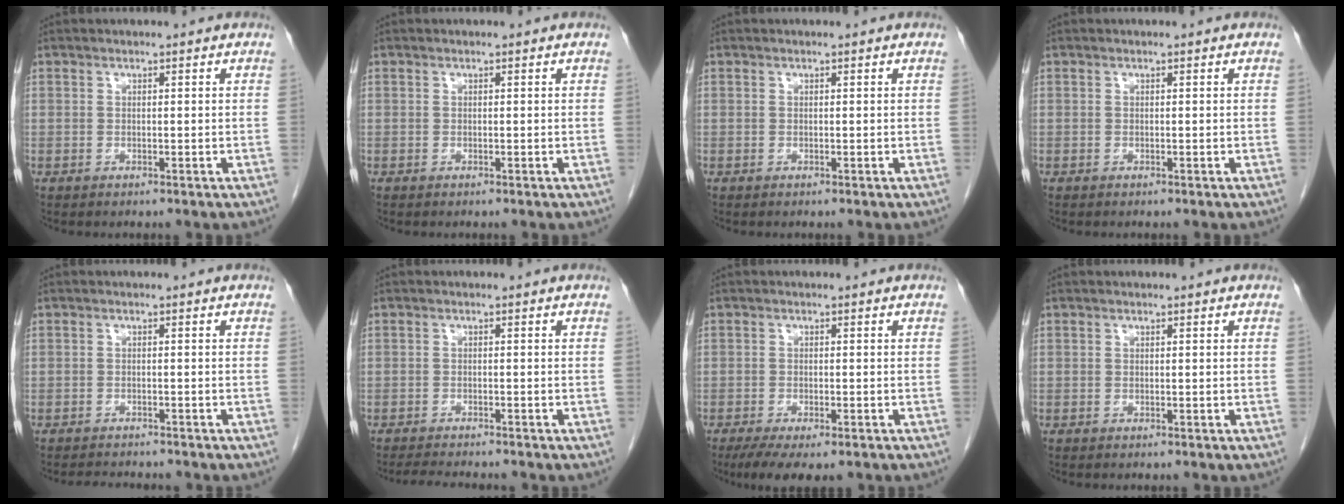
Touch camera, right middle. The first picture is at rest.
{"total": 0.0}
{"total": 0.0}
{"total": 0.0}
{"total": 3.8, "force": [-3.6, 0.6, 1.0], "torque": [-0.014, -0.008, -0.052]}
{"total": 5.2, "force": [-4.8, 0.4, 1.9], "torque": [-0.028, -0.013, -0.073]}
{"total": 7.0, "force": [-4.9, 2.2, 4.4], "torque": [-0.065, -0.014, -0.076]}
{"total": 0.0}